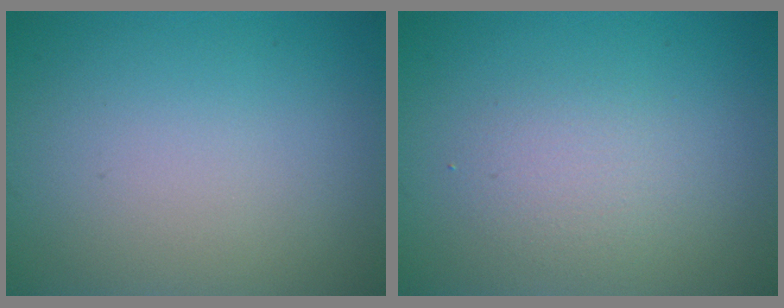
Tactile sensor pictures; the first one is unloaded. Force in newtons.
{"total": 2.0, "press": 2.0, "slide": 0.1}